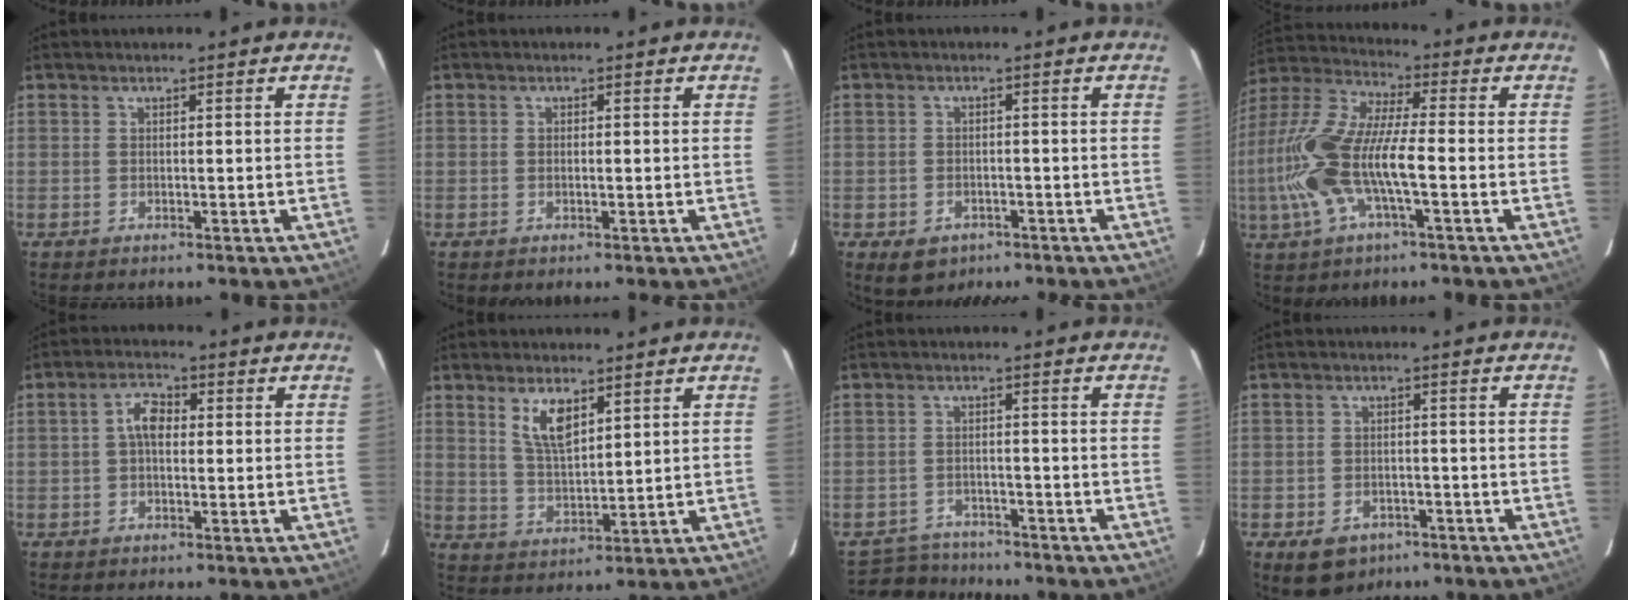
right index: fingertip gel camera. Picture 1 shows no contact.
{"total": 0.5, "force": [-0.1, 0.3, 0.5], "torque": [-0.009, 0.002, -0.002]}
{"total": 5.3, "force": [-2.9, 3.8, 2.1], "torque": [-0.046, -0.002, -0.035]}
{"total": 17.4, "force": [-3.4, 4.8, 16.4], "torque": [-0.336, -0.002, -0.071]}
{"total": 4.3, "force": [0.3, 2.5, 3.4], "torque": [-0.064, 0.017, 0.004]}
{"total": 6.8, "force": [3.6, 2.6, 5.1], "torque": [-0.091, -0.002, 0.076]}
{"total": 7.4, "force": [-6.8, 3.0, 0.7], "torque": [-0.034, 0.012, -0.105]}
{"total": 7.3, "force": [-4.3, 5.1, 2.9], "torque": [-0.066, 0.003, -0.054]}